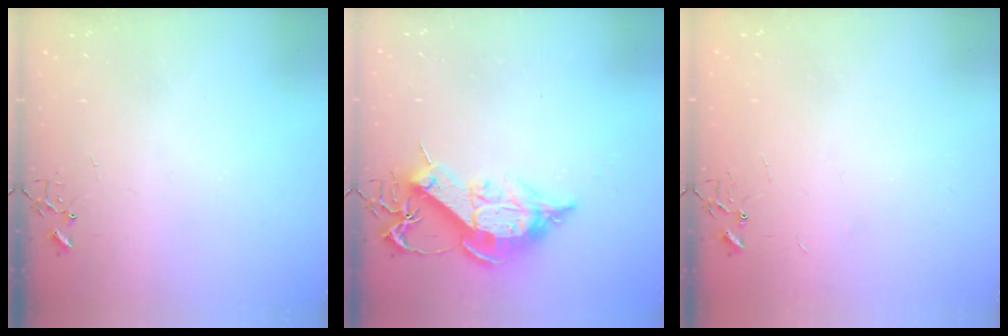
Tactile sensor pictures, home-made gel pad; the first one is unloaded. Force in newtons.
{"total": 14.4, "press": 14.4, "slide": 1.2}
{"total": 2.4, "press": 2.4, "slide": 0.3}